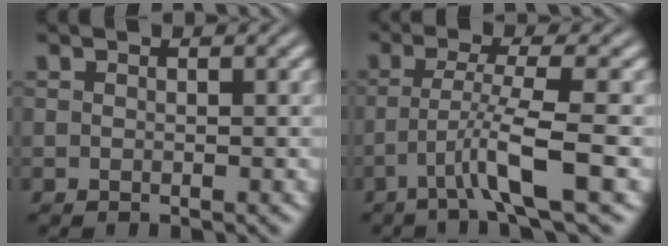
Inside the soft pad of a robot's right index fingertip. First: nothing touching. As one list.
[{"total": 4.2, "force": [-1.7, -1.0, 3.7], "torque": [-0.063, -0.010, -0.022]}]